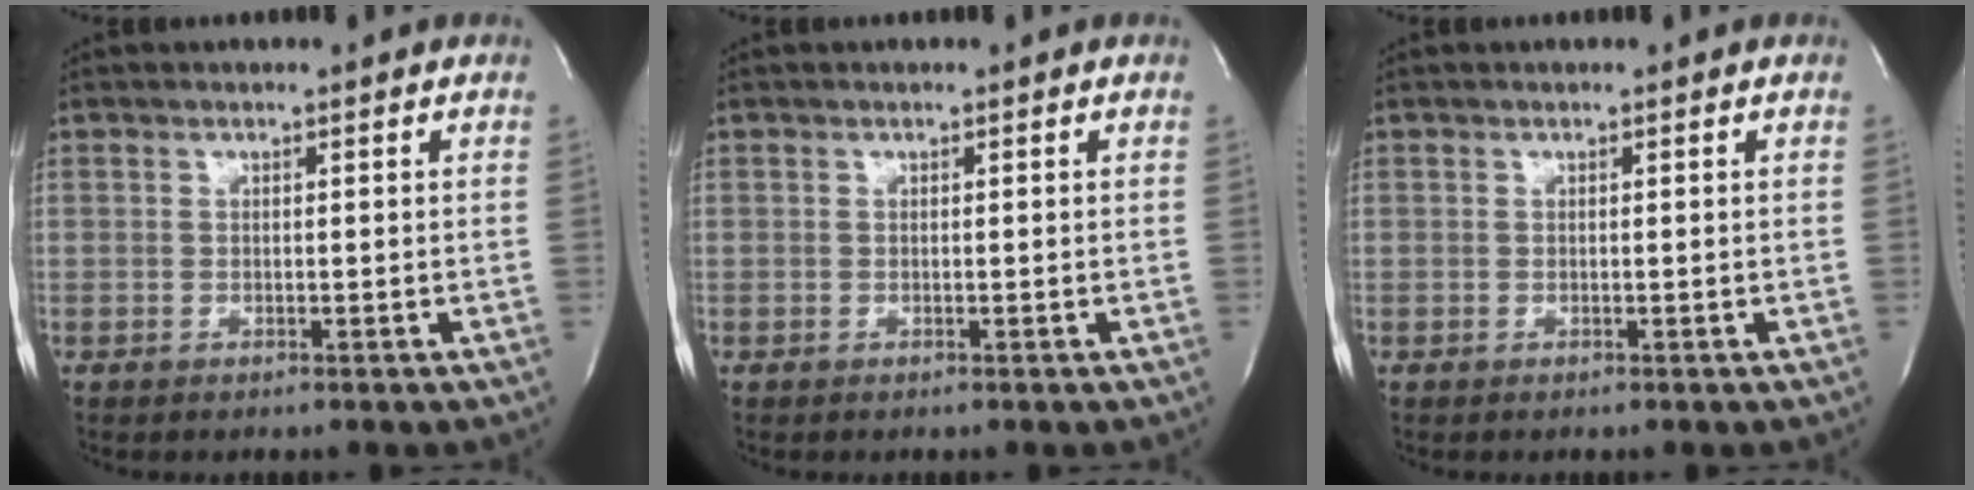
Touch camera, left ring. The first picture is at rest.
{"total": 0.0}
{"total": 0.0}